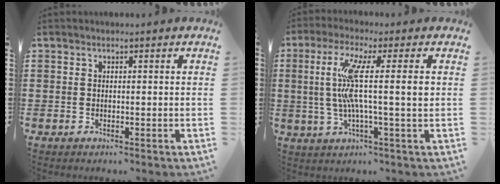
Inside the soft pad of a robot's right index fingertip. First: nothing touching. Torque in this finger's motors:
{"motor_torque": [1.34, 0.60, 0.57, 0.21]}